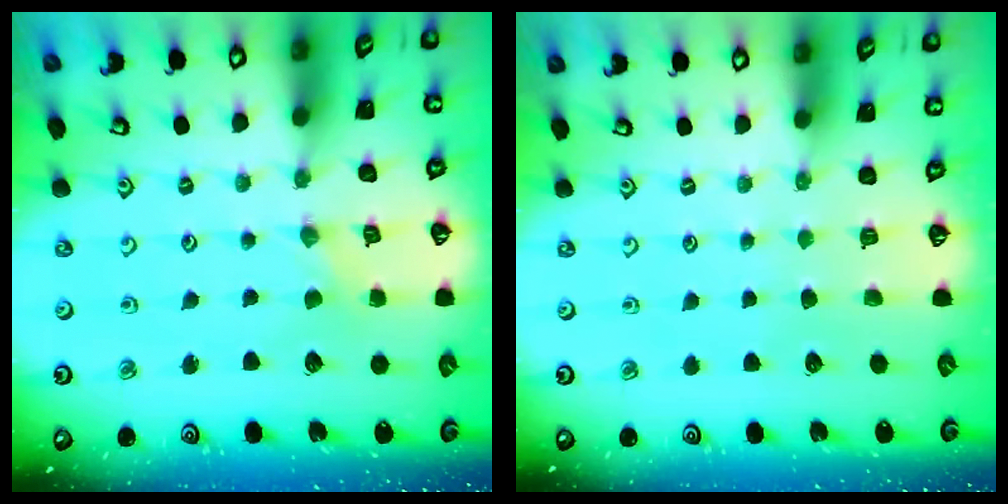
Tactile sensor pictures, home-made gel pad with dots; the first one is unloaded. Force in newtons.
{"total": 0.0}